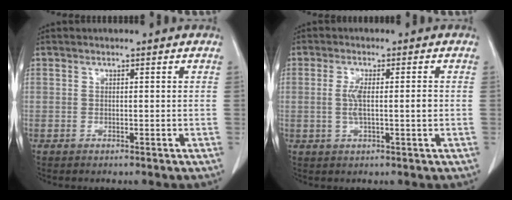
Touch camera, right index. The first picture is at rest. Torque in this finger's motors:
{"motor_torque": [0.73, -0.23, 0.29, 0.11]}